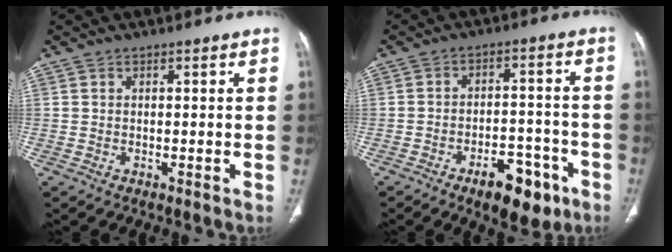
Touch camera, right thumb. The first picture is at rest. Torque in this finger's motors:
{"motor_torque": [1.17, 1.38, -0.09, 0.04, 0.25]}